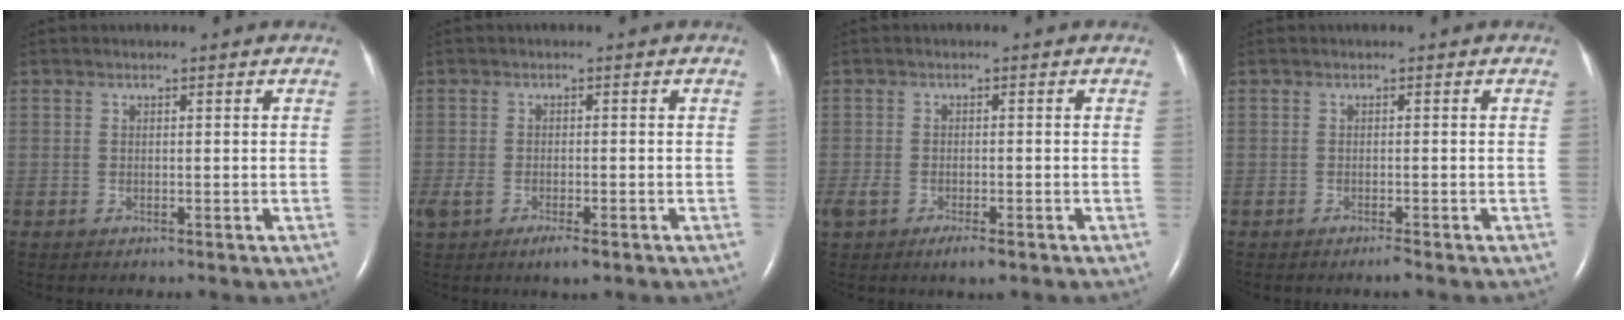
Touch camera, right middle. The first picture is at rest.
{"total": 4.3, "force": [-2.5, 1.4, 3.2], "torque": [-0.063, -0.010, -0.039]}
{"total": 4.4, "force": [-2.7, 1.5, 3.1], "torque": [-0.060, -0.010, -0.043]}
{"total": 0.8, "force": [-0.7, -0.1, 0.5], "torque": [-0.011, -0.001, -0.012]}